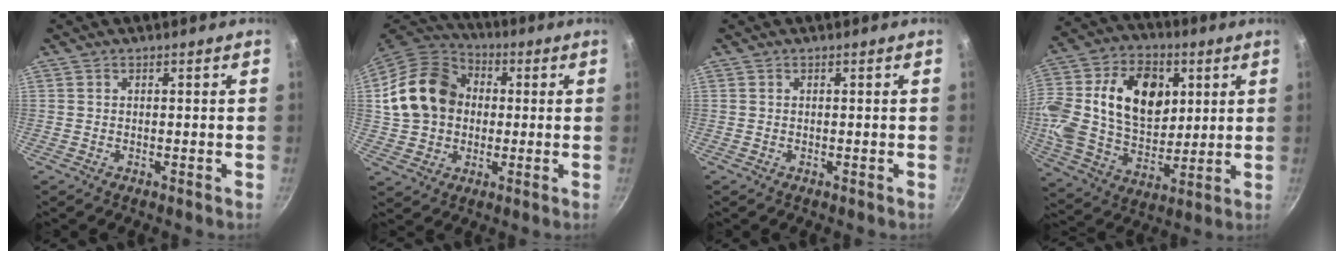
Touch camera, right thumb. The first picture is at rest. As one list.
[{"total": 17.1, "force": [2.1, 13.6, 10.2], "torque": [-0.169, 0.031, 0.032]}, {"total": 0.0}, {"total": 26.2, "force": [6.0, 18.0, 18.0], "torque": [-0.346, 0.010, 0.102]}]